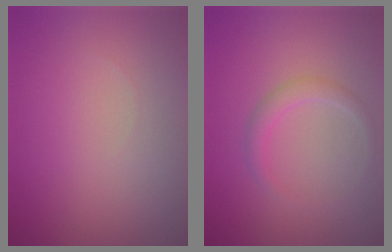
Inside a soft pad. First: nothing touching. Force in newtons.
{"total": 1.5, "press": 1.5, "slide": 0.2}